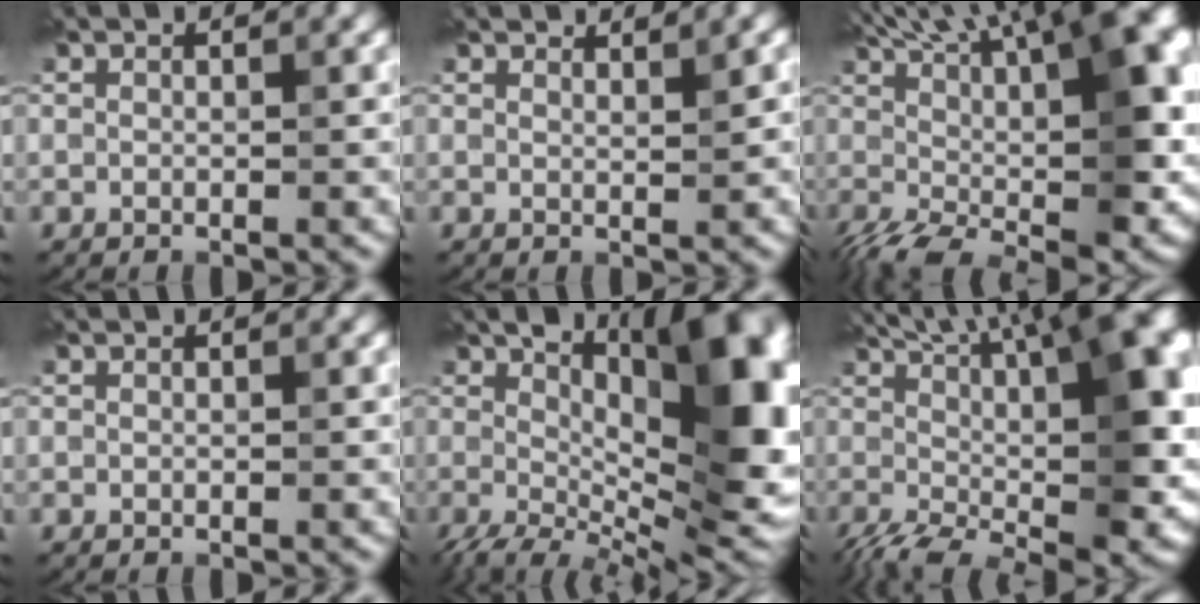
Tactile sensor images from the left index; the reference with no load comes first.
{"total": 1.8, "force": [1.8, -0.1, 0.5], "torque": [-0.009, 0.003, 0.026]}
{"total": 17.7, "force": [3.6, 6.7, 16.0], "torque": [-0.244, 0.019, 0.083]}
{"total": 0.0}
{"total": 16.1, "force": [1.8, 7.0, 14.4], "torque": [-0.200, 0.008, 0.033]}
{"total": 19.1, "force": [2.8, 7.5, 17.3], "torque": [-0.227, 0.021, 0.072]}